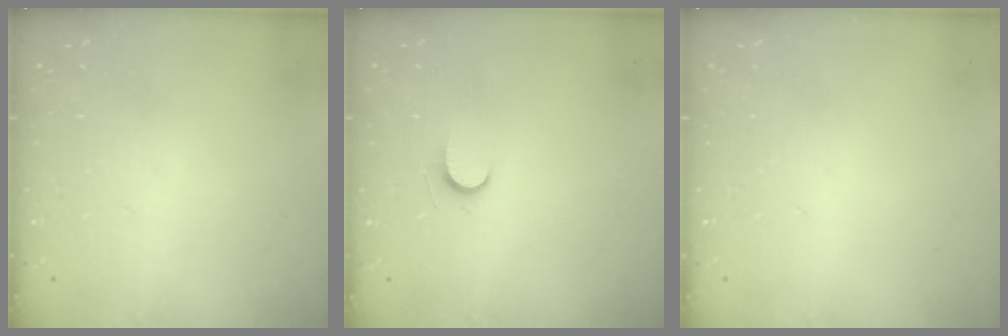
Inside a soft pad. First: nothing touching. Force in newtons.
{"total": 4.9, "press": 4.8, "slide": 0.5}
{"total": 0.0}